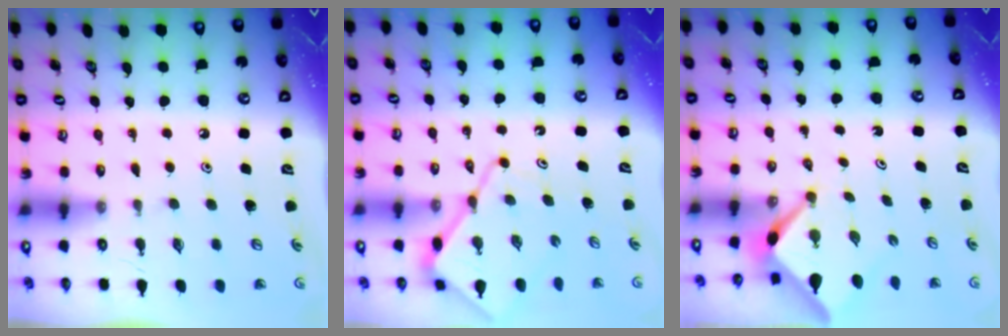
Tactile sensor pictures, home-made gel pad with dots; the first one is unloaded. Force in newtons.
{"total": 10.7, "press": 10.6, "slide": 1.0}
{"total": 2.6, "press": 2.6, "slide": 0.3}